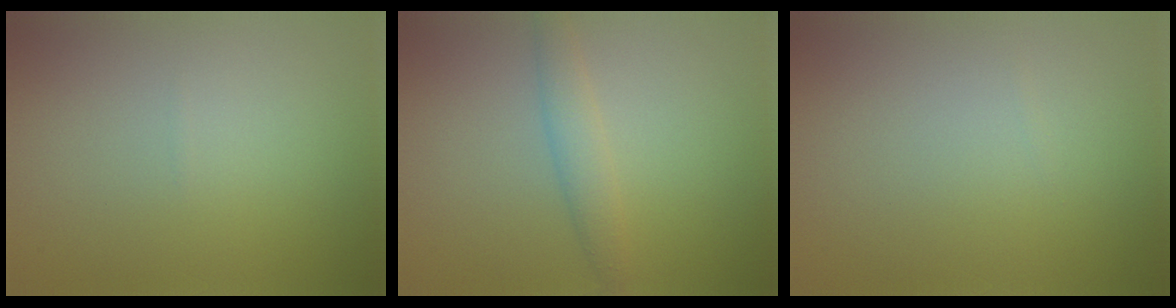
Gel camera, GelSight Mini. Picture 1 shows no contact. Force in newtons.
{"total": 2.2, "press": 2.2, "slide": 0.2}
{"total": 0.0}